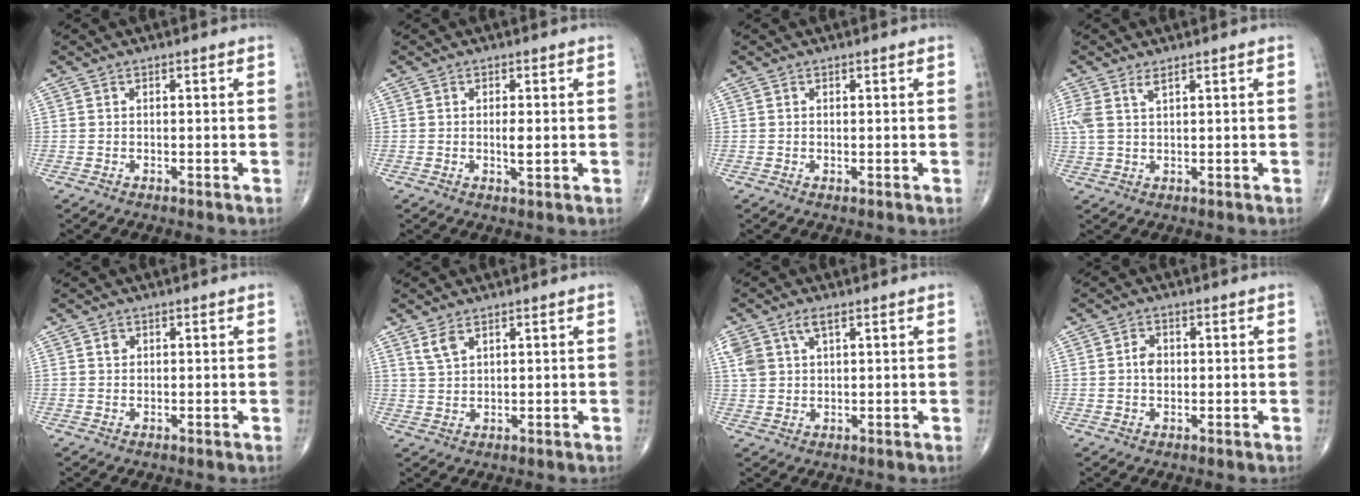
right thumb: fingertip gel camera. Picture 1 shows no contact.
{"total": 2.3, "force": [0.0, 0.7, 2.2], "torque": [-0.040, -0.005, 0.000]}
{"total": 0.0}
{"total": 4.0, "force": [2.1, 1.4, 3.2], "torque": [-0.089, 0.005, 0.051]}
{"total": 1.1, "force": [0.4, 0.9, 0.4], "torque": [-0.002, -0.001, 0.007]}
{"total": 3.2, "force": [2.1, 1.5, 1.9], "torque": [-0.038, -0.005, 0.050]}
{"total": 5.5, "force": [2.7, 2.9, 3.9], "torque": [-0.085, 0.004, 0.058]}
{"total": 3.0, "force": [0.2, 2.1, 2.1], "torque": [-0.033, 0.003, -0.001]}